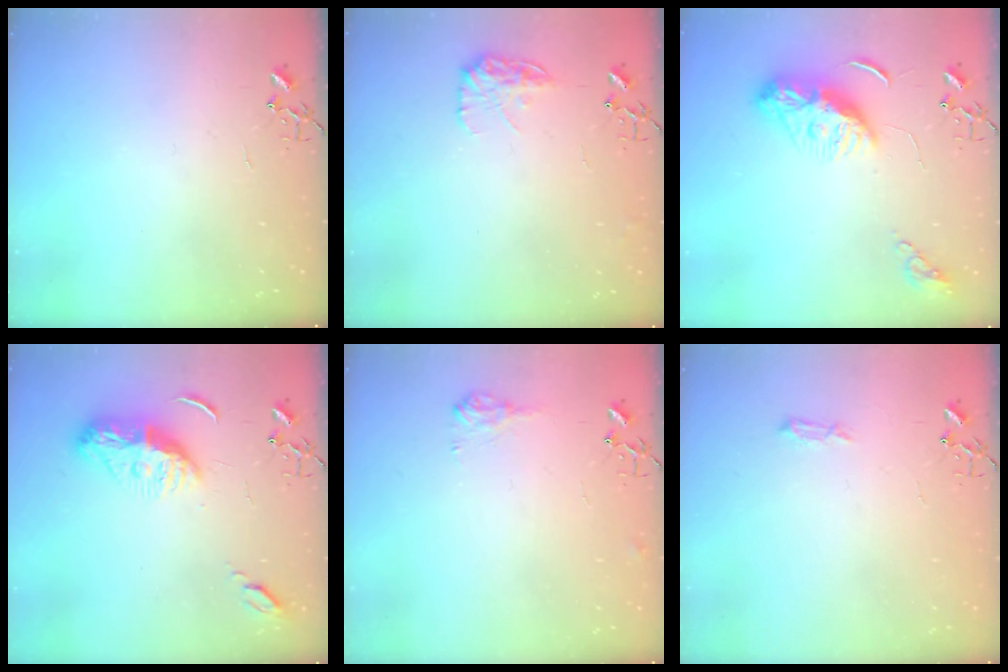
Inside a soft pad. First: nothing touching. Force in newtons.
{"total": 11.4, "press": 11.3, "slide": 0.4}
{"total": 9.9, "press": 9.8, "slide": 1.1}
{"total": 11.3, "press": 11.3, "slide": 0.3}
{"total": 7.7, "press": 7.7, "slide": 0.1}
{"total": 4.0, "press": 4.0, "slide": 0.6}